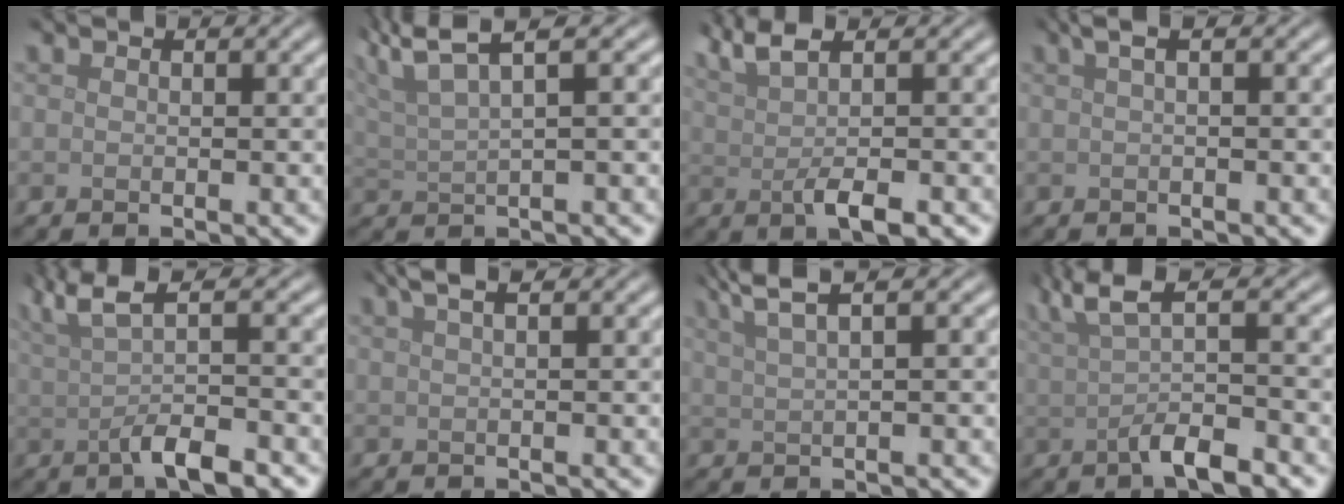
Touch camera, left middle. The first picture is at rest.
{"total": 5.7, "force": [4.0, 1.1, 3.9], "torque": [-0.071, 0.023, 0.066]}
{"total": 4.9, "force": [1.0, 1.5, 4.6], "torque": [-0.072, 0.004, 0.019]}
{"total": 2.0, "force": [0.6, 0.6, 1.8], "torque": [-0.028, 0.010, 0.006]}
{"total": 6.5, "force": [0.3, 1.9, 6.2], "torque": [-0.096, 0.006, 0.000]}
{"total": 3.4, "force": [1.9, 1.3, 2.5], "torque": [-0.017, 0.016, 0.005]}
{"total": 4.1, "force": [2.9, 0.9, 2.8], "torque": [-0.041, 0.013, 0.039]}
{"total": 5.6, "force": [0.2, 1.6, 5.4], "torque": [-0.089, 0.006, 0.000]}